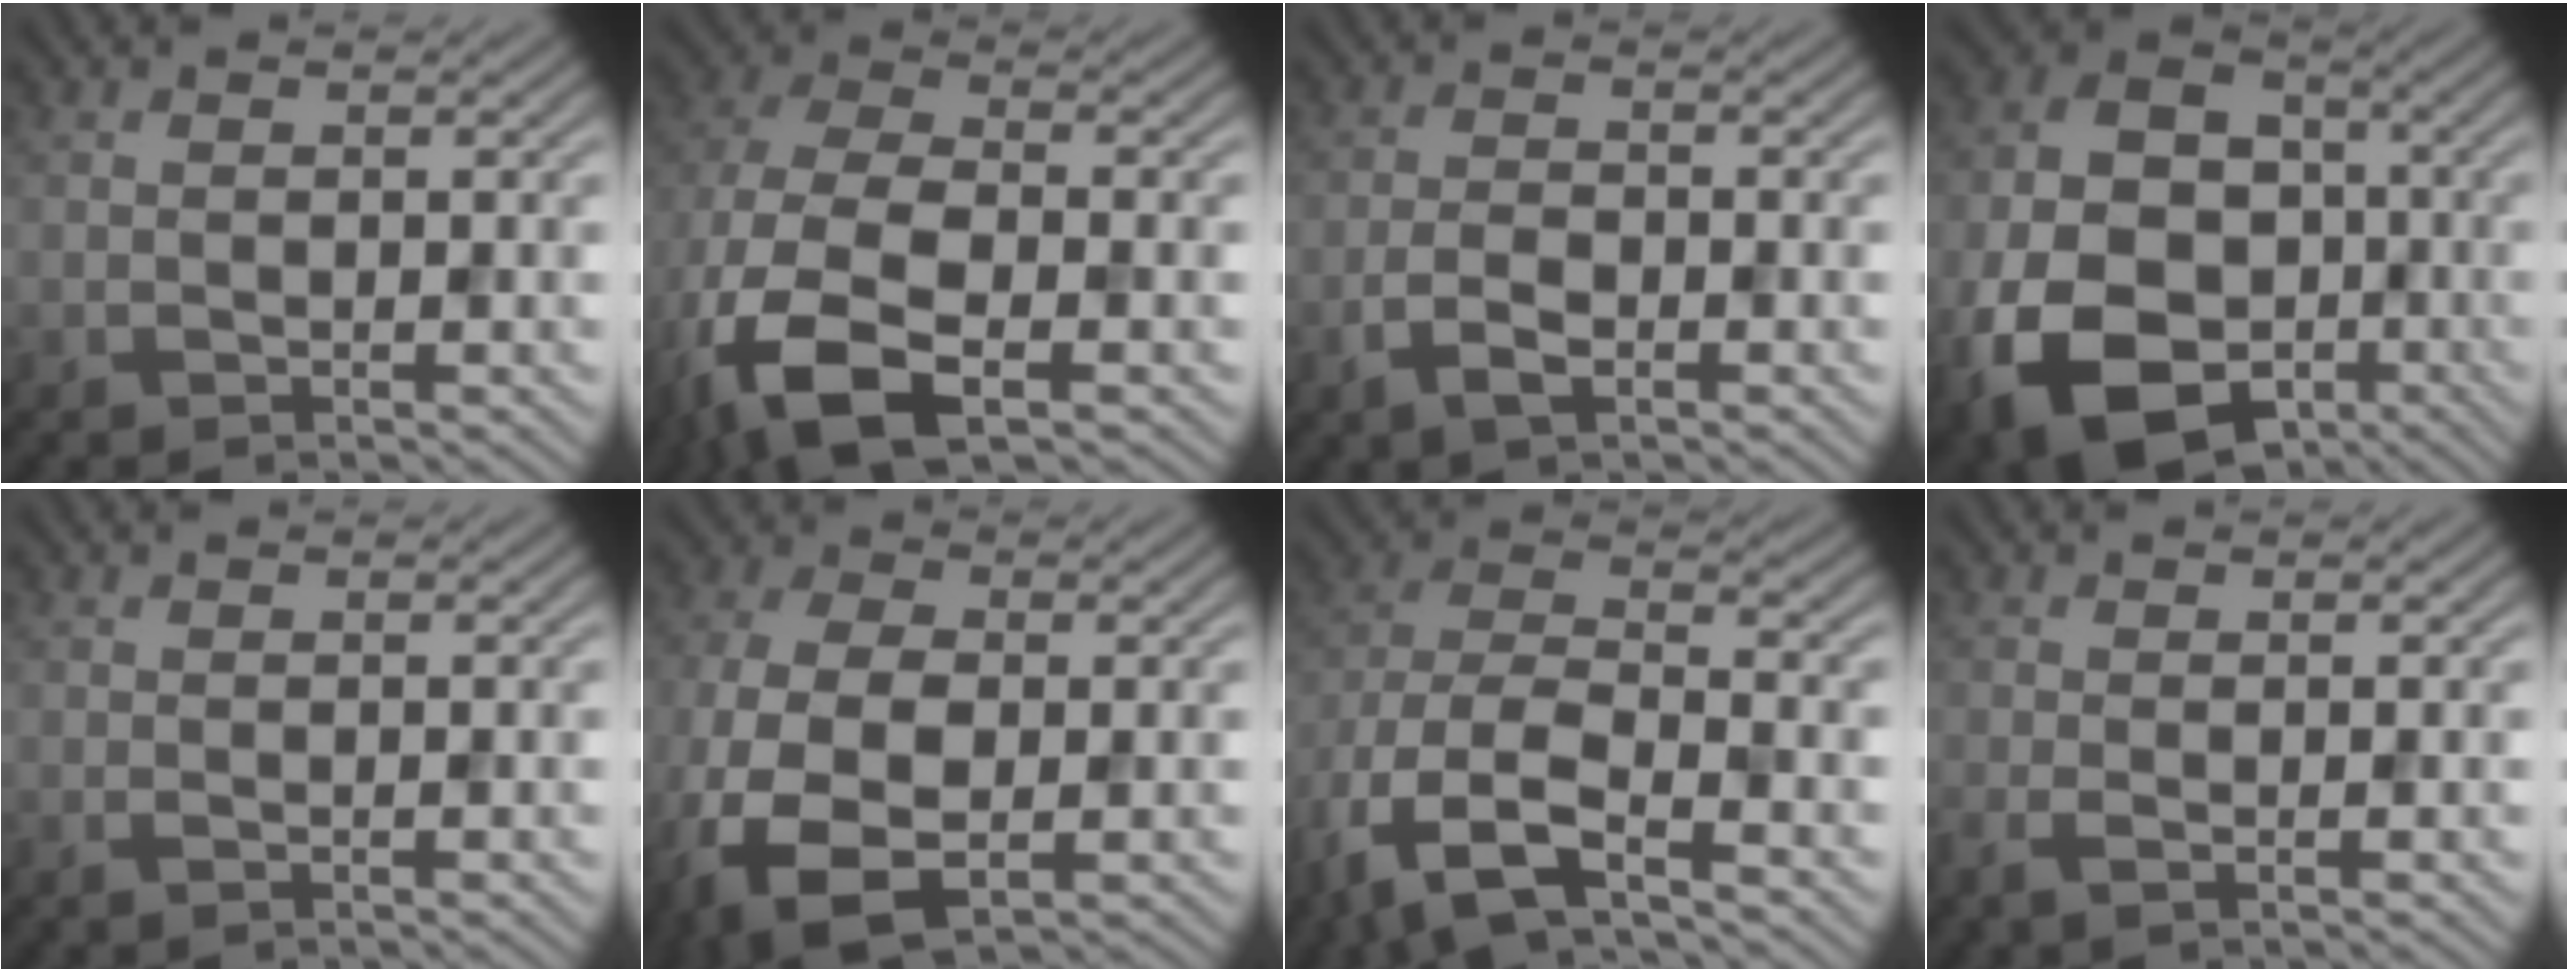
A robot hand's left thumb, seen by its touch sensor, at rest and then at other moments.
{"total": 14.1, "force": [-6.5, 6.6, 10.6], "torque": [-0.266, -0.026, -0.132]}
{"total": 3.3, "force": [-1.8, 1.5, 2.4], "torque": [-0.050, -0.001, -0.039]}
{"total": 16.2, "force": [-5.9, 12.0, 9.2], "torque": [-0.205, -0.036, -0.111]}
{"total": 0.5, "force": [-0.1, 0.2, 0.5], "torque": [-0.011, -0.003, -0.001]}
{"total": 10.9, "force": [-4.2, 6.1, 8.0], "torque": [-0.222, -0.033, -0.074]}
{"total": 11.8, "force": [-6.7, 4.7, 8.5], "torque": [-0.185, -0.018, -0.146]}
{"total": 1.7, "force": [-0.6, 0.6, 1.6], "torque": [-0.042, -0.007, -0.016]}